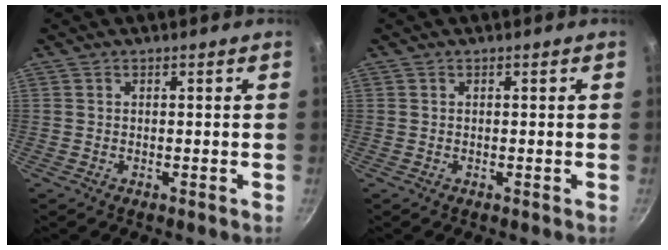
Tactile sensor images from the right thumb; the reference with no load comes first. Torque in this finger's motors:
{"motor_torque": [-0.04, 0.04, 0.02, -0.02, 0.00]}